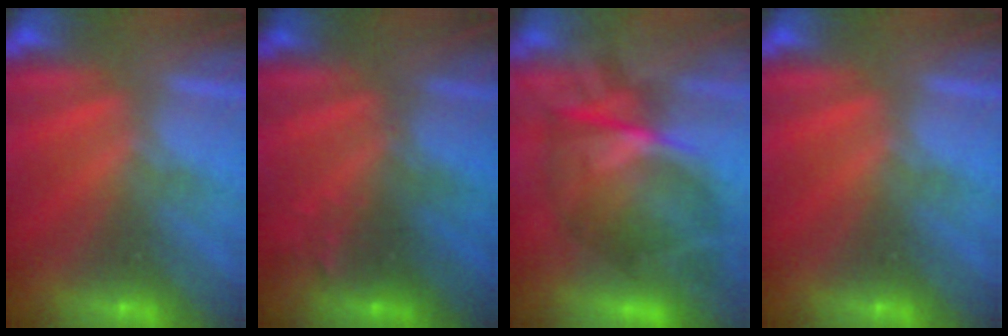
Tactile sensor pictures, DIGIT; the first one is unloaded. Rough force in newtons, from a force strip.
{"total": 2.8}
{"total": 10.5}
{"total": 0.0}